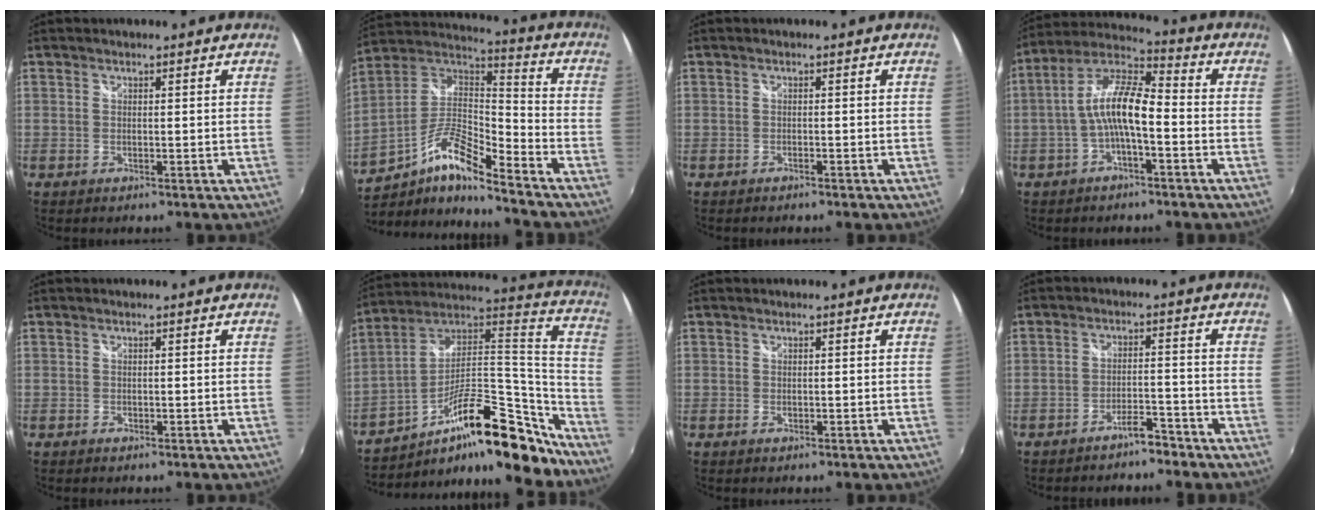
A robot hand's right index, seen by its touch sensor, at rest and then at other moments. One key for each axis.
{"total": 15.6, "fx": -9.5, "fy": 3.3, "fz": 11.9, "tx": -0.233, "ty": -0.011, "tz": -0.185}
{"total": 1.0, "fx": -0.9, "fy": 0.3, "fz": 0.3, "tx": -0.011, "ty": -0.002, "tz": -0.016}
{"total": 9.9, "fx": -2.5, "fy": 2.9, "fz": 9.1, "tx": -0.195, "ty": 0.020, "tz": -0.050}
{"total": 0.5, "fx": -0.3, "fy": 0.5, "fz": 0.1, "tx": -0.001, "ty": -0.003, "tz": -0.005}
{"total": 25.3, "fx": -16.9, "fy": 9.0, "fz": 16.5, "tx": -0.236, "ty": 0.033, "tz": -0.258}
{"total": 0.5, "fx": -0.2, "fy": 0.5, "fz": 0.2, "tx": -0.002, "ty": -0.002, "tz": -0.004}
{"total": 4.2, "fx": -3.7, "fy": 1.0, "fz": 1.7, "tx": -0.041, "ty": 0.006, "tz": -0.057}